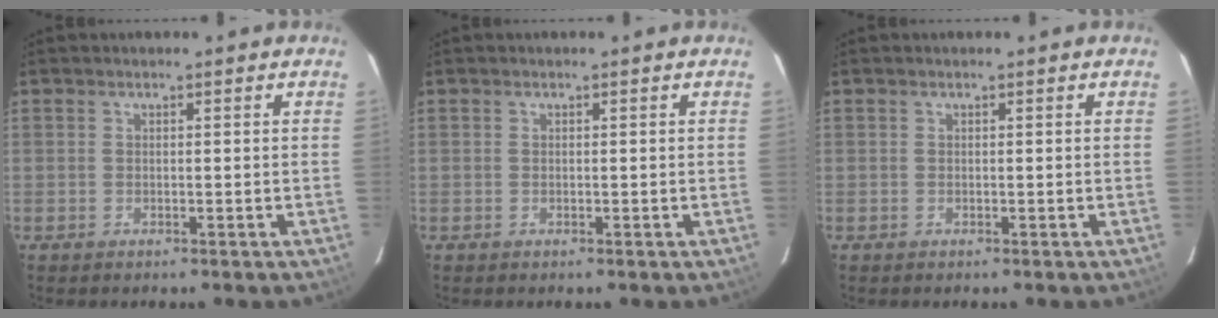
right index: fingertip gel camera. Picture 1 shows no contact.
{"total": 0.0}
{"total": 0.0}